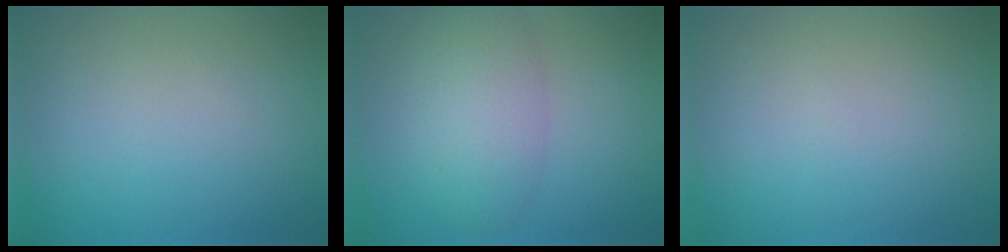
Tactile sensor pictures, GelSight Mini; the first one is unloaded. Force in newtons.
{"total": 4.6, "press": 4.6, "slide": 0.0}
{"total": 0.0}